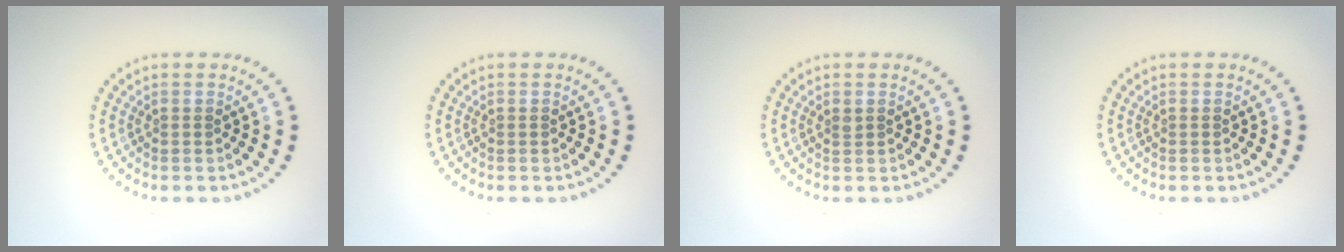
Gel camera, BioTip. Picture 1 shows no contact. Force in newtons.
{"total": 0.0}
{"total": 0.5, "press": 0.5, "slide": 0.3}
{"total": 0.0}